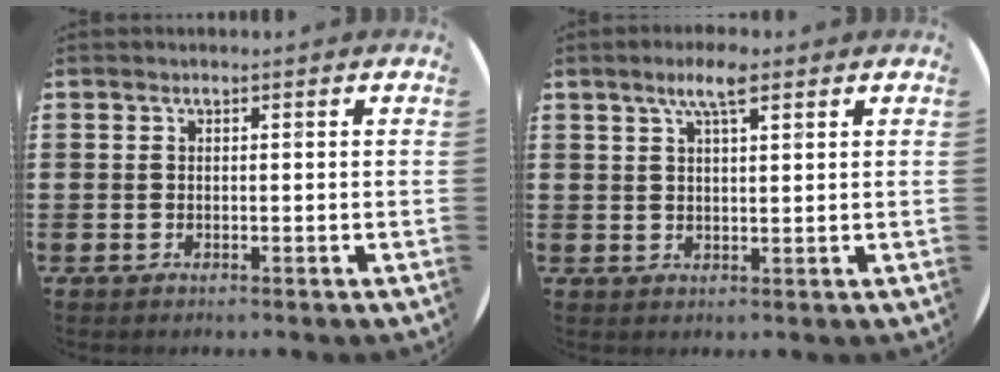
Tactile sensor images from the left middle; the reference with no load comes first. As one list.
[{"total": 4.7, "force": [3.1, 1.1, 3.5], "torque": [-0.066, 0.004, 0.050]}]